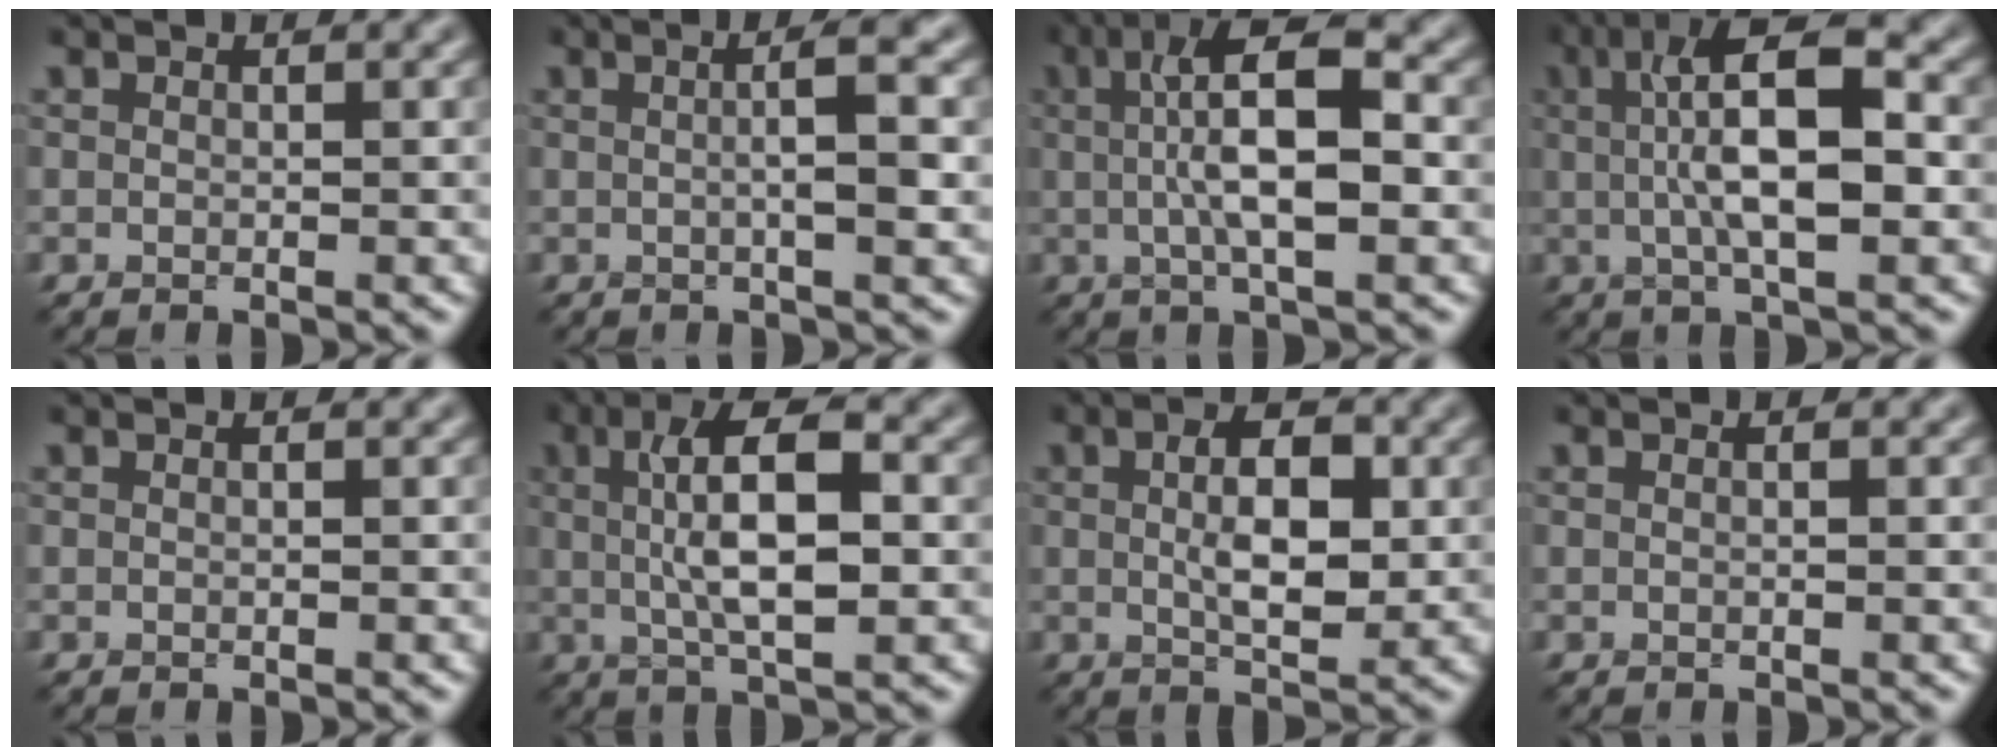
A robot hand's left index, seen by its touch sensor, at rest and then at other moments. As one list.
[{"total": 4.2, "force": [0.3, 0.8, 4.1], "torque": [-0.059, 0.008, 0.000]}, {"total": 8.3, "force": [0.8, 2.4, 7.9], "torque": [-0.129, 0.013, 0.006]}, {"total": 9.4, "force": [1.1, 2.9, 8.9], "torque": [-0.141, 0.018, 0.010]}, {"total": 0.0}, {"total": 8.4, "force": [1.1, 2.8, 7.9], "torque": [-0.130, 0.012, 0.011]}, {"total": 5.6, "force": [0.5, 2.5, 5.0], "torque": [-0.082, 0.004, 0.007]}, {"total": 0.8, "force": [0.2, 0.2, 0.8], "torque": [-0.006, -0.009, -0.001]}]